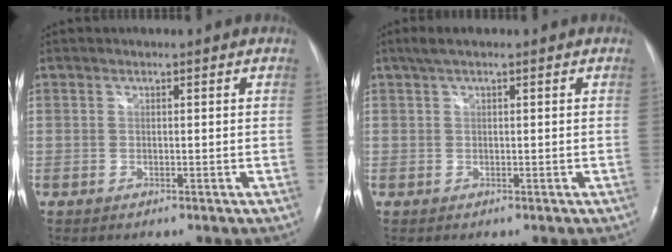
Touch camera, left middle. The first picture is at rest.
{"total": 2.2, "force": [1.4, 0.7, 1.5], "torque": [-0.033, 0.019, 0.028]}